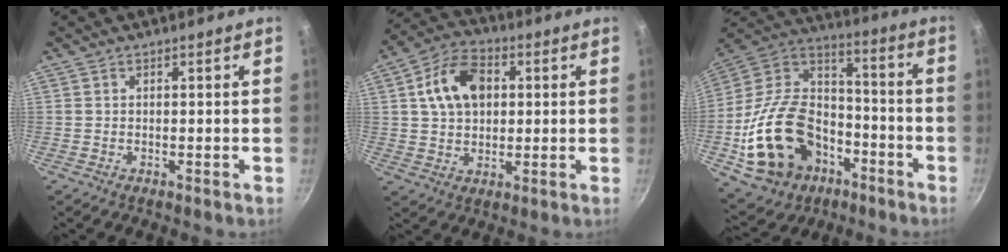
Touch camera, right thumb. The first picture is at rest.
{"total": 12.2, "force": [2.7, 8.6, 8.2], "torque": [-0.123, 0.013, 0.036]}
{"total": 26.7, "force": [-9.2, 19.0, 16.4], "torque": [-0.261, 0.070, -0.148]}